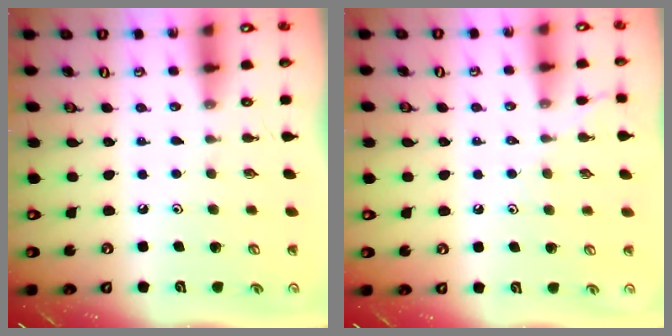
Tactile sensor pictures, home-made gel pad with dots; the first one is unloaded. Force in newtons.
{"total": 3.8, "press": 3.7, "slide": 0.5}